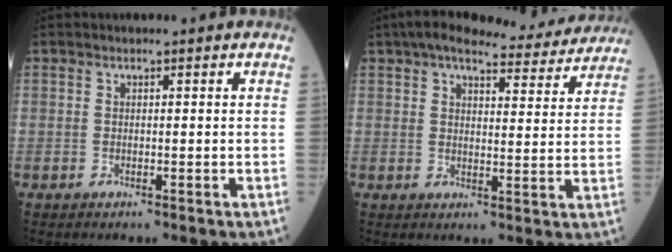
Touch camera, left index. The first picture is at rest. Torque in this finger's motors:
{"motor_torque": [1.08, -1.06, 0.38, 0.11]}